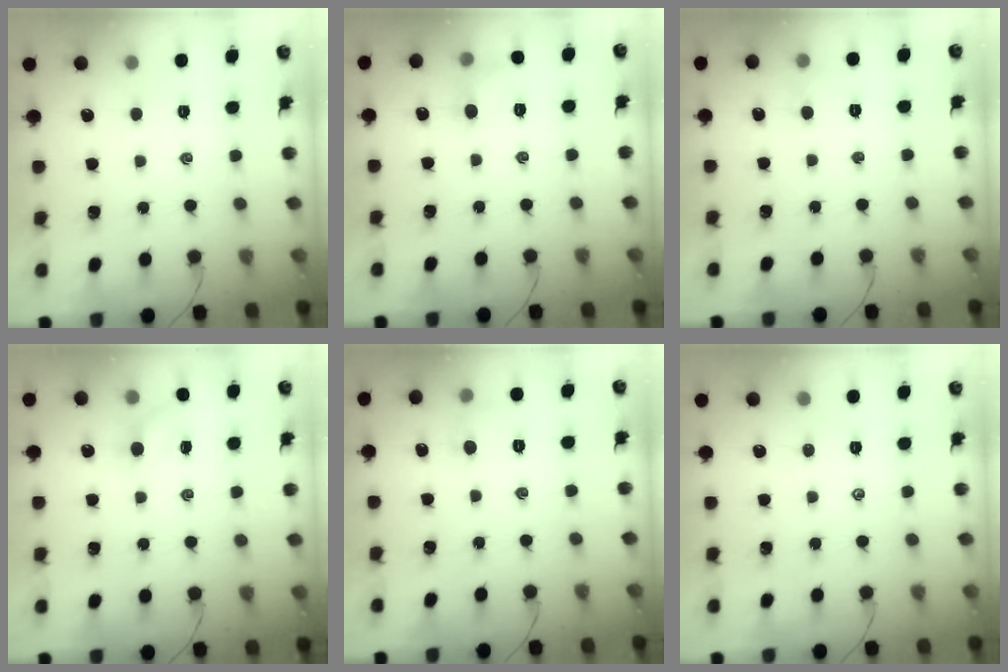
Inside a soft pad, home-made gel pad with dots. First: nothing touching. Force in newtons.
{"total": 6.1, "press": 6.0, "slide": 1.5}
{"total": 2.7, "press": 2.5, "slide": 0.9}
{"total": 5.3, "press": 5.2, "slide": 1.1}
{"total": 4.6, "press": 4.4, "slide": 1.5}
{"total": 0.0}